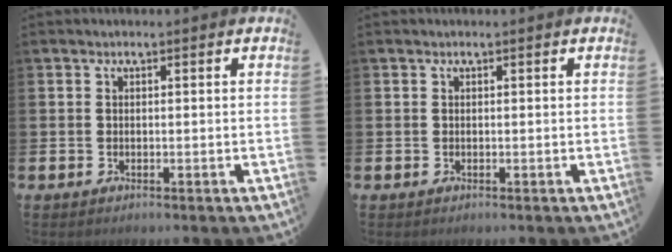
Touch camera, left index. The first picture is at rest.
{"total": 0.0}